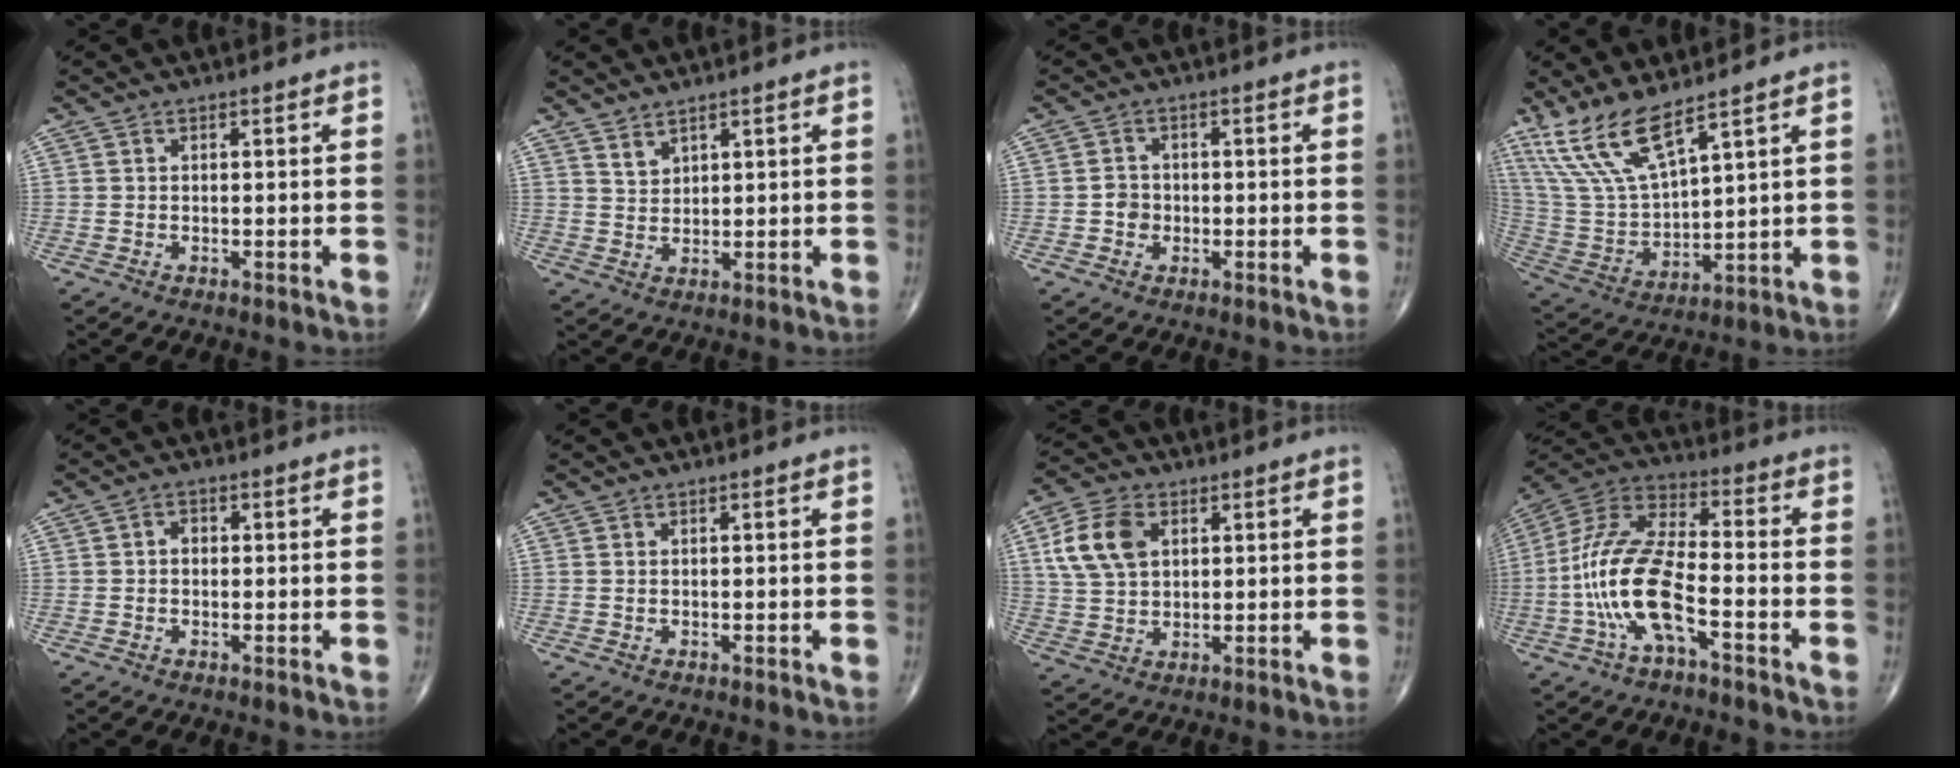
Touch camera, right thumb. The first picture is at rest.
{"total": 2.6, "force": [2.2, 1.0, 1.0], "torque": [-0.009, -0.020, 0.046]}
{"total": 3.0, "force": [-0.6, 2.7, 1.1], "torque": [-0.003, 0.007, -0.013]}
{"total": 13.0, "force": [9.3, 3.3, 8.4], "torque": [-0.173, -0.046, 0.205]}
{"total": 2.0, "force": [0.1, 1.6, 1.3], "torque": [-0.014, 0.008, -0.001]}
{"total": 0.0}
{"total": 10.1, "force": [3.1, 6.6, 7.0], "torque": [-0.131, 0.002, 0.060]}
{"total": 15.7, "force": [-4.9, 5.9, 13.8], "torque": [-0.296, 0.042, -0.097]}